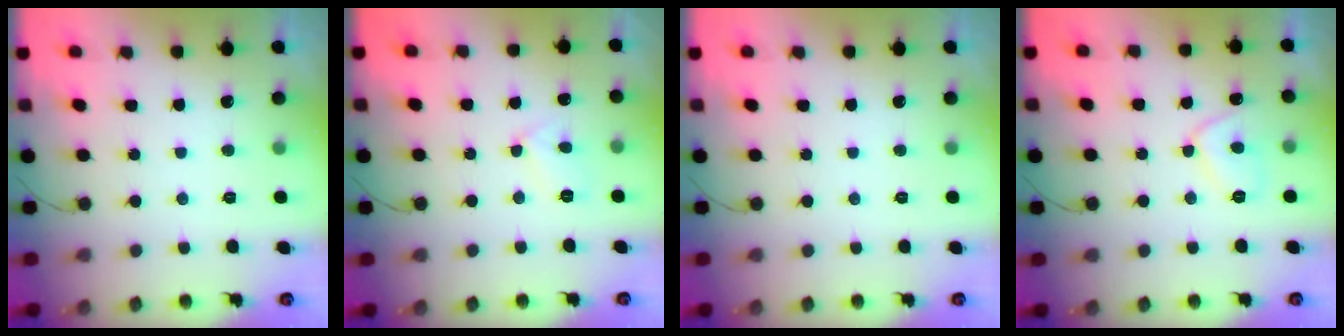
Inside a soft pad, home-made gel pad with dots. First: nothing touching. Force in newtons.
{"total": 5.1, "press": 5.0, "slide": 0.5}
{"total": 0.0}
{"total": 7.5, "press": 7.4, "slide": 1.0}